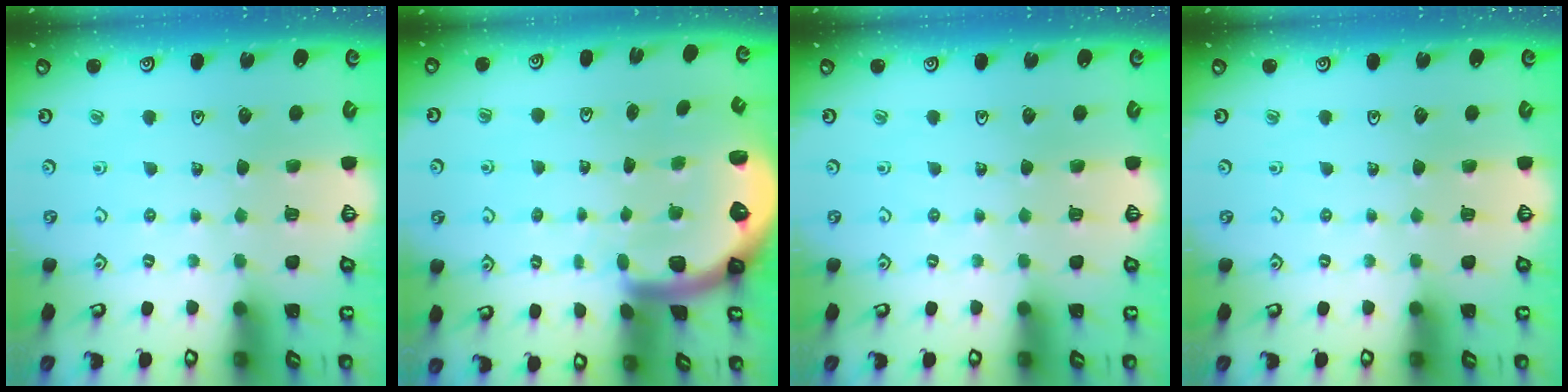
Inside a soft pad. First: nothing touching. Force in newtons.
{"total": 2.5, "press": 2.5, "slide": 0.6}
{"total": 0.0}
{"total": 0.0}